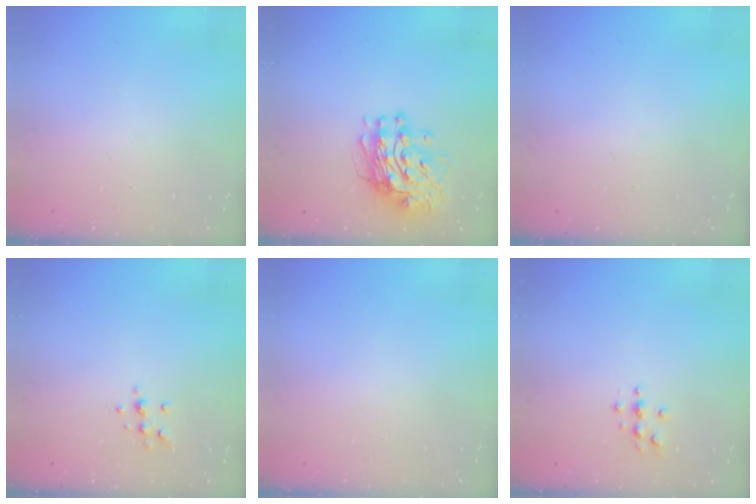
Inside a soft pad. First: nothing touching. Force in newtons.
{"total": 11.7, "press": 11.7, "slide": 1.1}
{"total": 0.0}
{"total": 7.0, "press": 6.9, "slide": 0.7}
{"total": 0.0}
{"total": 3.7, "press": 3.7, "slide": 0.5}